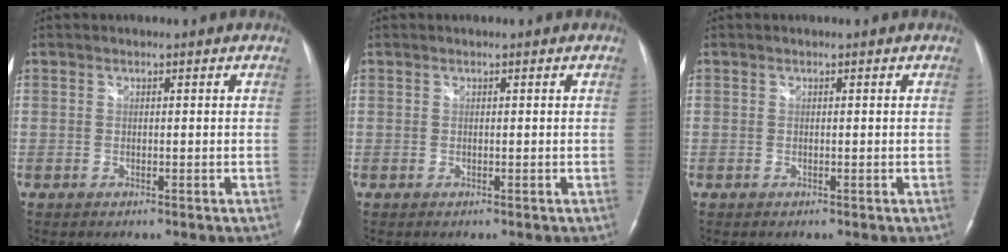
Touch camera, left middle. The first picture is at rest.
{"total": 0.0}
{"total": 0.0}